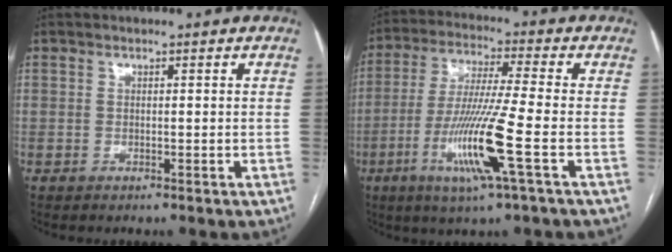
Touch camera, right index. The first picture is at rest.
{"total": 13.0, "force": [-4.4, -0.9, 12.3], "torque": [-0.248, -0.022, -0.088]}